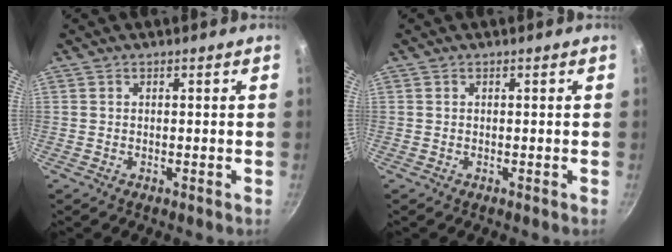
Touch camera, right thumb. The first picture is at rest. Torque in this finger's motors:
{"motor_torque": [0.00, 0.00, -0.07, 0.07, 0.00]}